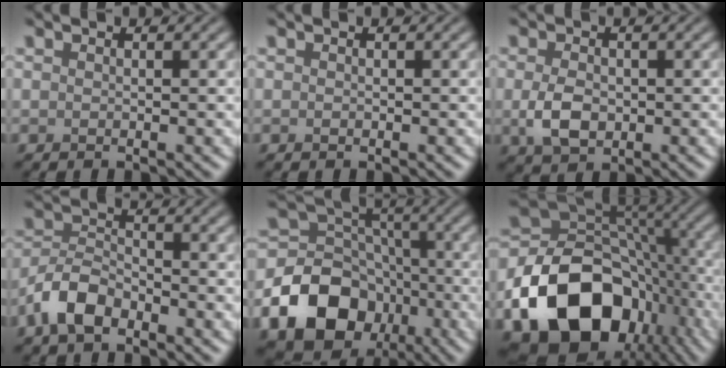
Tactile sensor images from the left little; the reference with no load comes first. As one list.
[{"total": 0.0}, {"total": 3.3, "force": [-0.4, 2.2, 2.4], "torque": [-0.051, -0.004, -0.008]}, {"total": 4.2, "force": [-2.7, 2.2, 2.4], "torque": [-0.045, 0.004, -0.062]}, {"total": 17.8, "force": [-8.5, 14.2, 6.6], "torque": [-0.129, -0.048, -0.158]}, {"total": 17.0, "force": [-7.3, 12.0, 9.5], "torque": [-0.180, -0.023, -0.124]}]